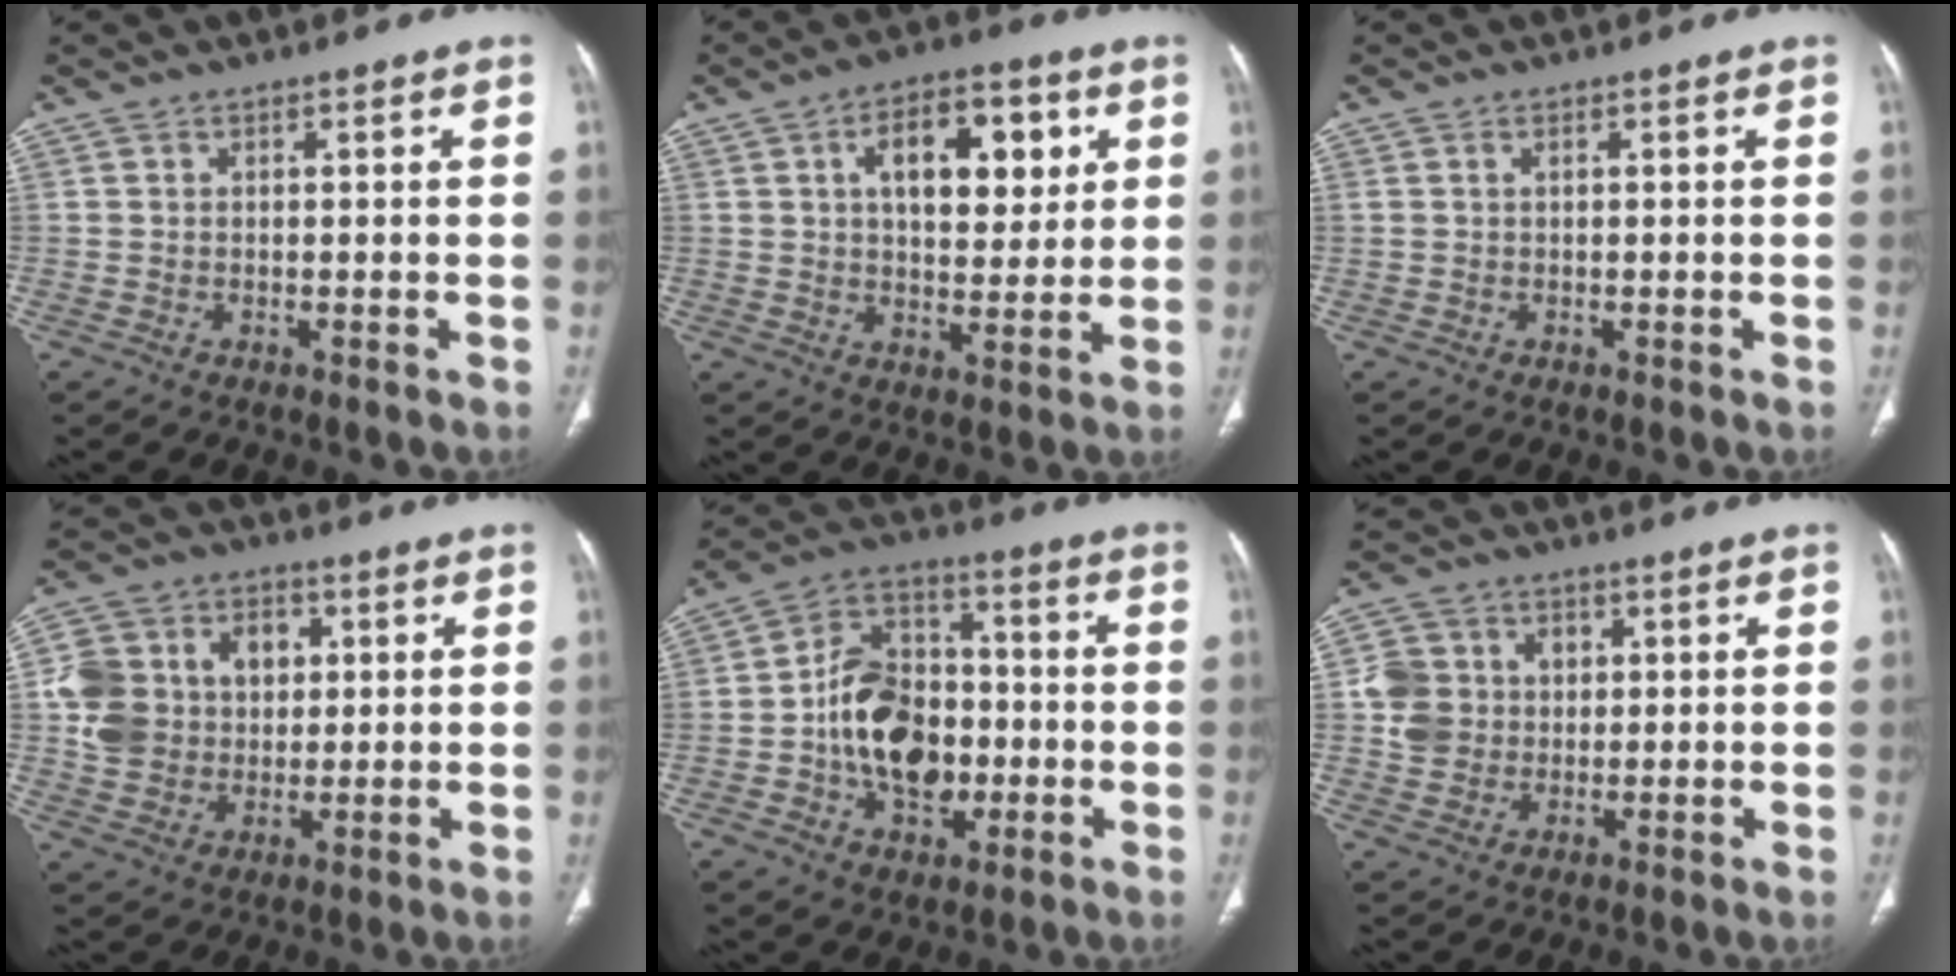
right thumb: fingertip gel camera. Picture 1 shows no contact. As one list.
[{"total": 14.0, "force": [4.4, 7.6, 10.9], "torque": [-0.122, -0.004, 0.068]}, {"total": 0.8, "force": [0.4, 0.3, 0.6], "torque": [-0.018, 0.008, 0.010]}, {"total": 15.1, "force": [2.1, 12.7, 7.9], "torque": [-0.120, 0.017, 0.042]}, {"total": 17.0, "force": [-2.4, 12.0, 11.8], "torque": [-0.160, 0.032, -0.037]}, {"total": 9.1, "force": [1.0, 8.3, 3.6], "torque": [-0.042, 0.006, 0.018]}]